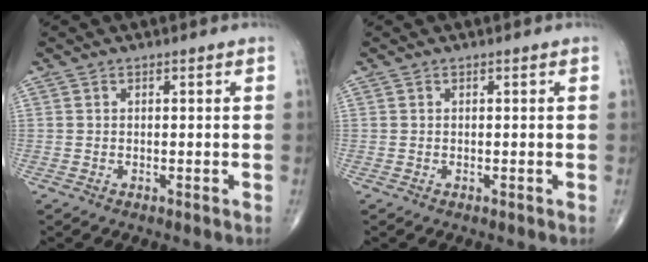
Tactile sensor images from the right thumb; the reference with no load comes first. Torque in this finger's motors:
{"motor_torque": [0.00, 0.00, 0.00, 0.00, 0.00]}